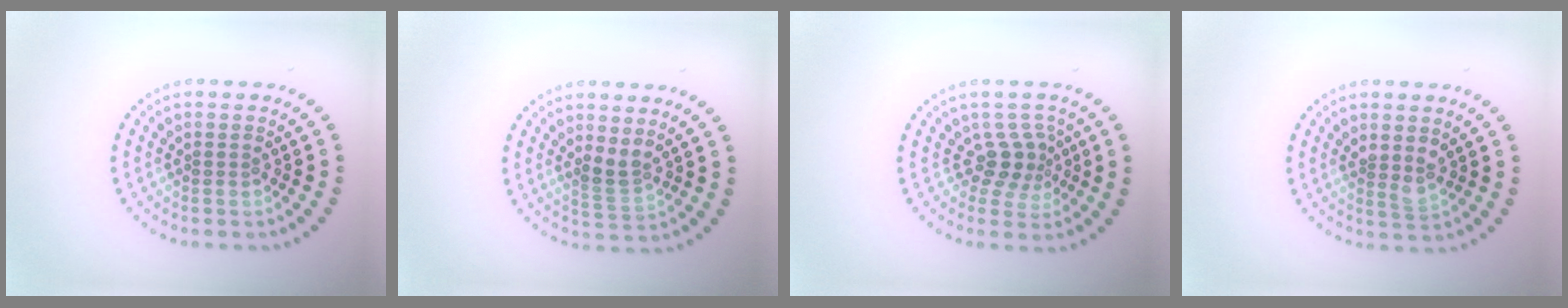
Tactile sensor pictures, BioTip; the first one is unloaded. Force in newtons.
{"total": 1.8, "press": 1.3, "slide": 1.2}
{"total": 2.5, "press": 1.8, "slide": 1.8}
{"total": 1.6, "press": 1.3, "slide": 0.9}